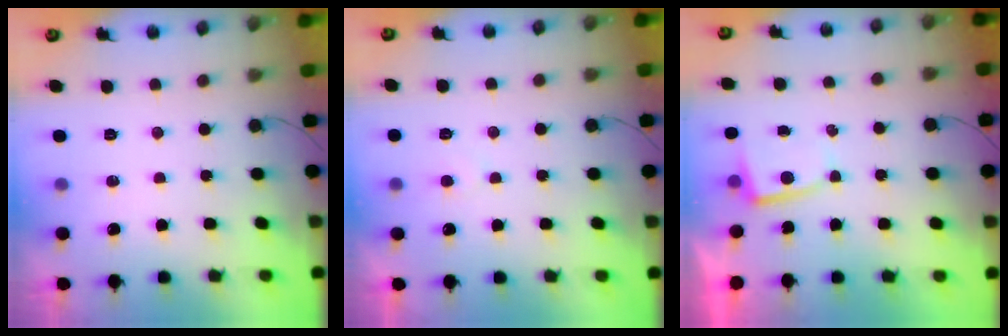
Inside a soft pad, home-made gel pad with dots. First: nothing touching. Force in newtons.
{"total": 3.9, "press": 3.9, "slide": 0.3}
{"total": 2.2, "press": 2.2, "slide": 0.4}